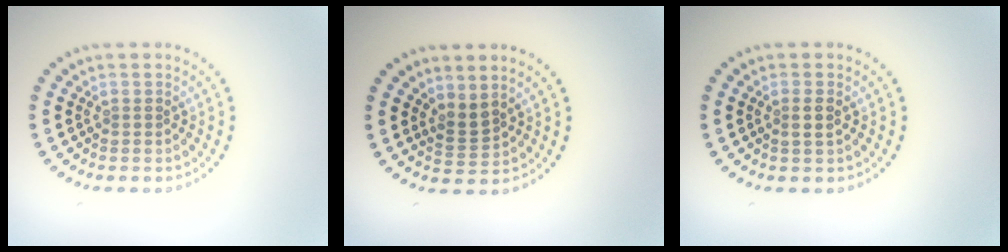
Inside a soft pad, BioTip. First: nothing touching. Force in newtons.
{"total": 1.8, "press": 1.3, "slide": 1.1}
{"total": 1.2, "press": 1.0, "slide": 0.5}